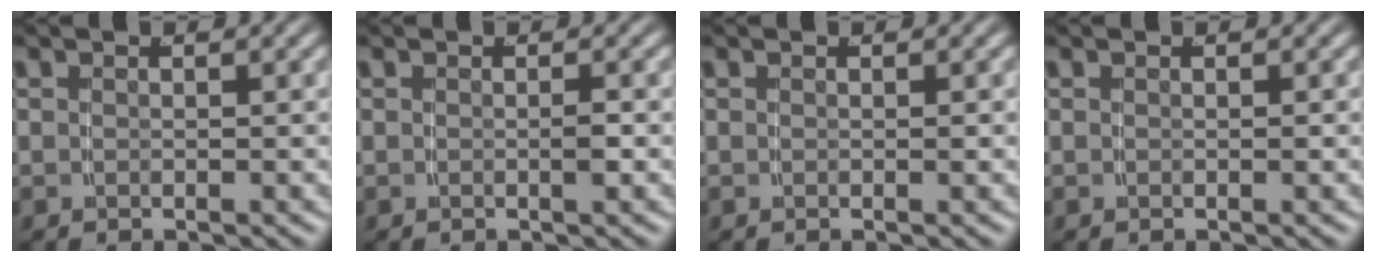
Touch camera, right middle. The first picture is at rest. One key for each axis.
{"total": 0.6, "fx": -0.2, "fy": 0.0, "fz": 0.6, "tx": -0.006, "ty": 0.002, "tz": -0.005}
{"total": 0.0}
{"total": 0.0}